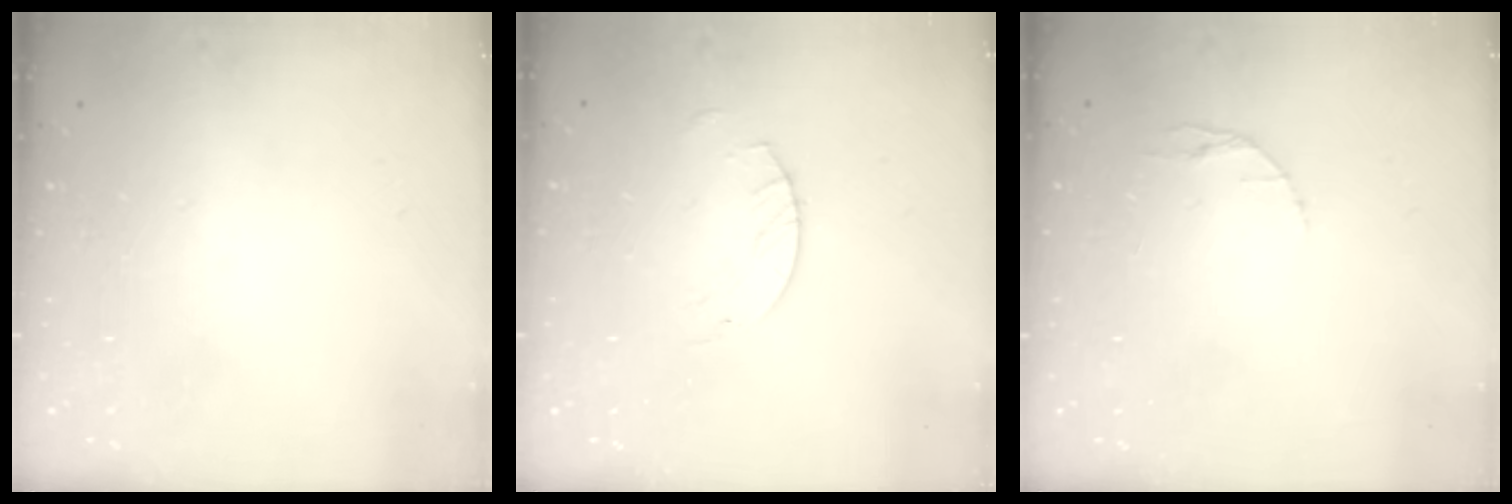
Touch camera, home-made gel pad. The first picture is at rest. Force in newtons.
{"total": 2.5, "press": 2.5, "slide": 0.1}
{"total": 2.9, "press": 2.9, "slide": 0.4}